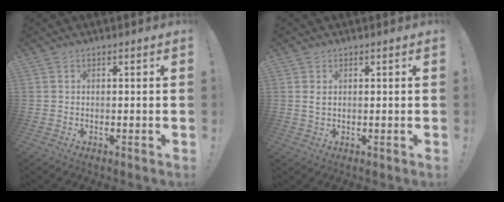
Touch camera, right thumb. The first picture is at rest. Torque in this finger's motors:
{"motor_torque": [-0.12, 0.05, -0.10, 0.06, -0.01]}